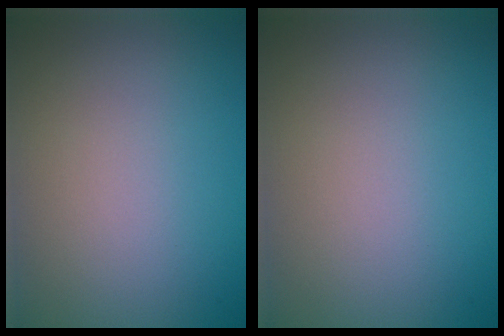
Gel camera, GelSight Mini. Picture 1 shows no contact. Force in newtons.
{"total": 0.0}